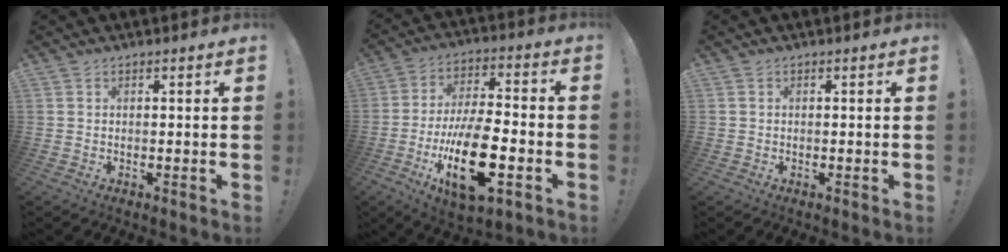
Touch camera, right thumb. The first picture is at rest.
{"total": 19.7, "force": [-7.3, 8.2, 16.4], "torque": [-0.297, 0.030, -0.112]}
{"total": 0.6, "force": [-0.2, 0.6, -0.1], "torque": [-0.006, 0.004, -0.002]}